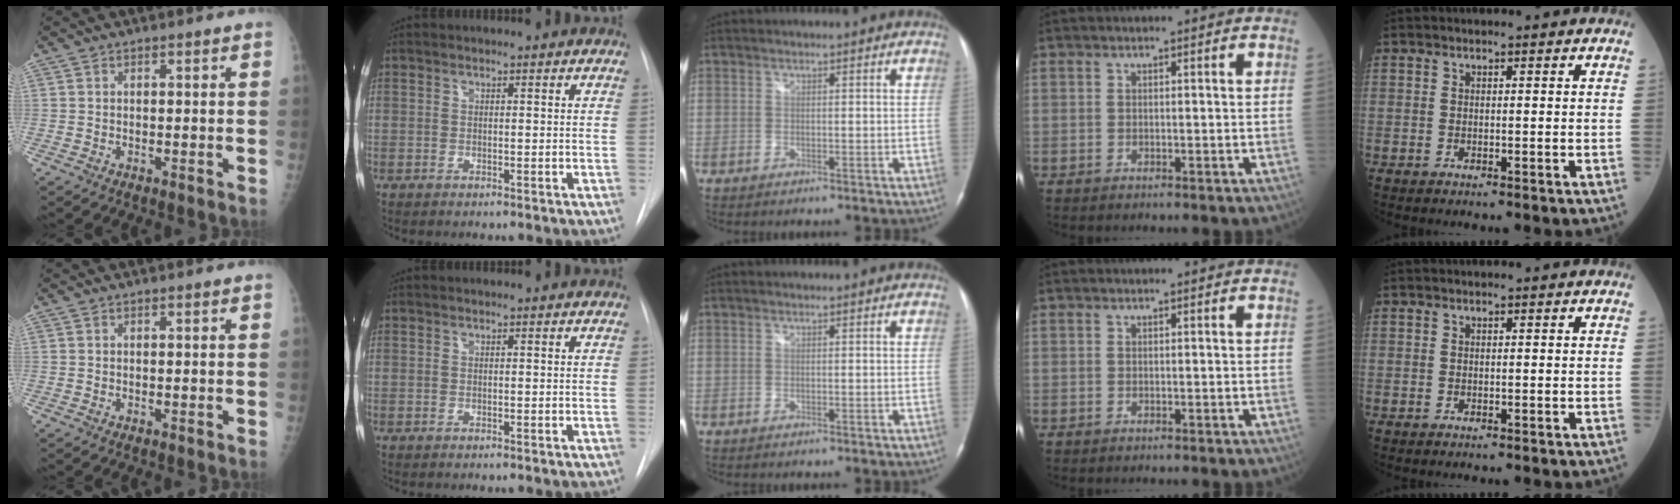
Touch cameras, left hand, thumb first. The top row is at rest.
{}